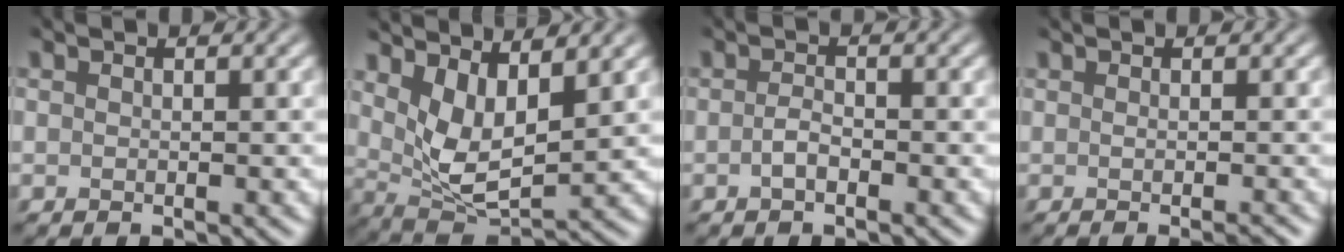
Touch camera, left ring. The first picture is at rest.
{"total": 4.4, "force": [1.6, 1.9, 3.7], "torque": [-0.074, -0.019, 0.030]}
{"total": 1.3, "force": [-1.2, 0.2, 0.6], "torque": [-0.013, -0.001, -0.027]}
{"total": 1.0, "force": [-0.4, -0.3, 0.9], "torque": [-0.008, 0.000, -0.010]}